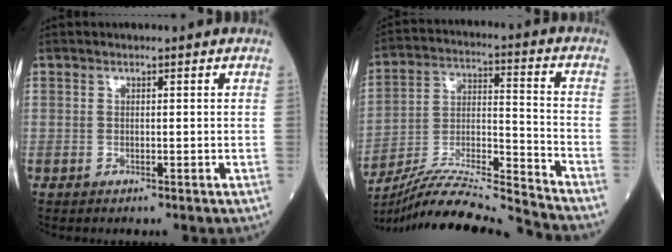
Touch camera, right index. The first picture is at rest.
{"total": 18.3, "force": [-17.5, -1.7, 5.3], "torque": [-0.102, 0.003, -0.302]}